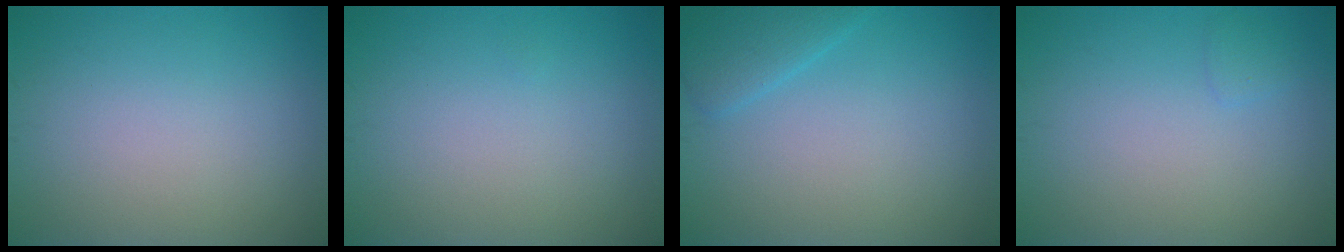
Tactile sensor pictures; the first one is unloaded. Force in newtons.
{"total": 0.0}
{"total": 2.2, "press": 2.2, "slide": 0.1}
{"total": 0.7, "press": 0.7, "slide": 0.1}